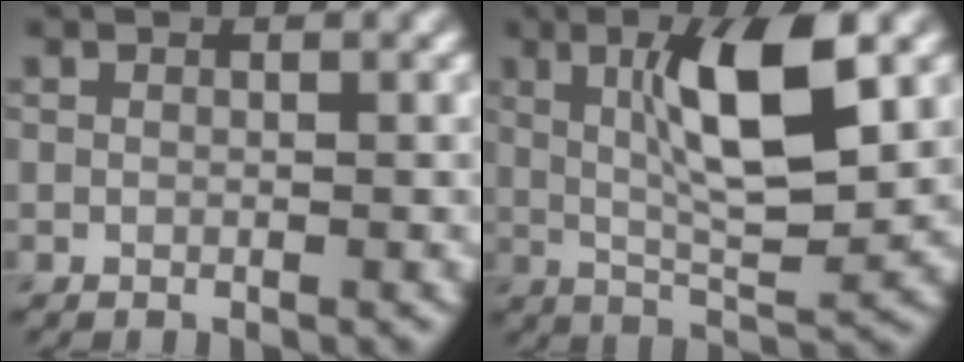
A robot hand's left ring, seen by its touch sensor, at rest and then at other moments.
{"total": 8.3, "force": [2.2, 2.0, 7.7], "torque": [-0.126, -0.001, 0.036]}